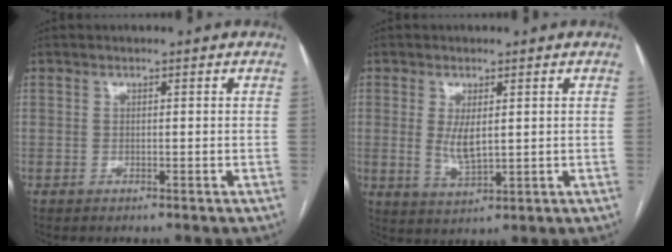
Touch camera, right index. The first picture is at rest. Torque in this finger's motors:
{"motor_torque": [0.23, -0.07, 0.14, 0.05]}